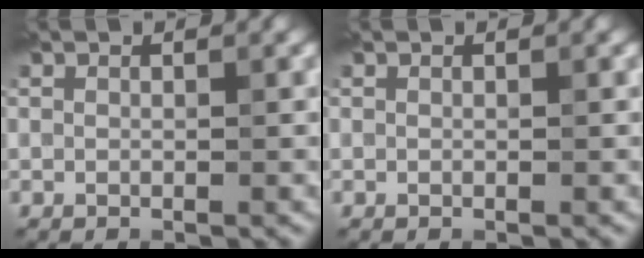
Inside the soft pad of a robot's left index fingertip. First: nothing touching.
{"total": 0.0}